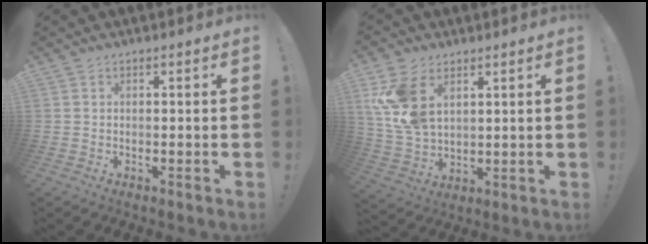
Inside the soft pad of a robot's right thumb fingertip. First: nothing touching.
{"total": 13.1, "force": [5.3, 8.4, 8.6], "torque": [-0.171, -0.019, 0.103]}